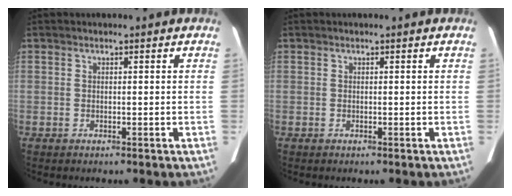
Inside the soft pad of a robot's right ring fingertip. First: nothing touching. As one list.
[{"total": 0.0}]